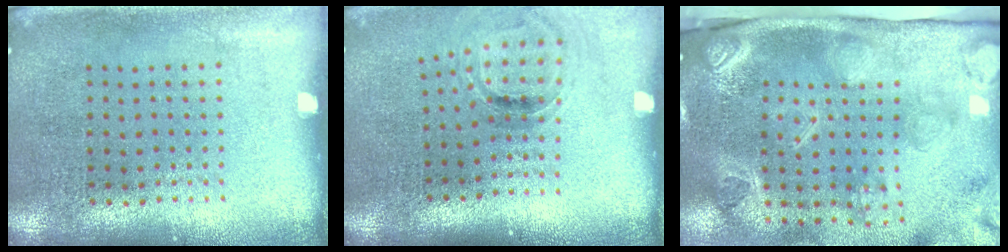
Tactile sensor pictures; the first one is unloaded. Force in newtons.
{"total": 1.0, "press": 0.9, "slide": 0.4}
{"total": 4.4, "press": 3.1, "slide": 3.0}